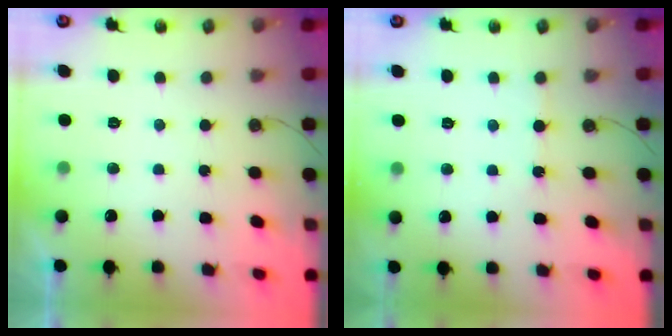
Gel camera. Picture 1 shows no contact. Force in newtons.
{"total": 4.2, "press": 4.2, "slide": 0.6}